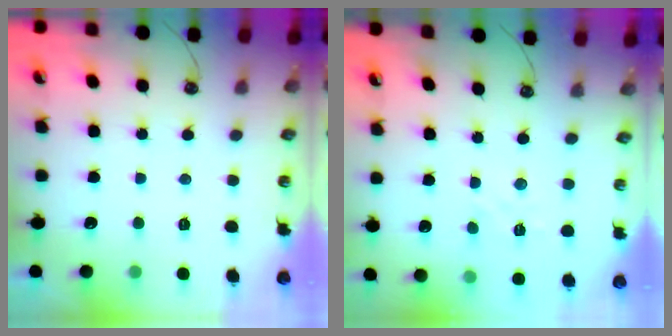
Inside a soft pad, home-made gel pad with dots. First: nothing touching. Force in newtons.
{"total": 1.6, "press": 1.5, "slide": 0.5}